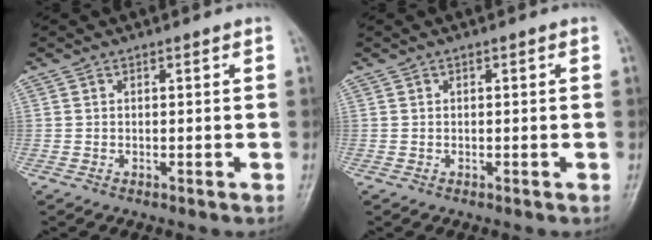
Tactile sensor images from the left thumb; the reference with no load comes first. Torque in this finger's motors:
{"motor_torque": [0.00, 0.00, -0.01, 0.00, 0.00]}